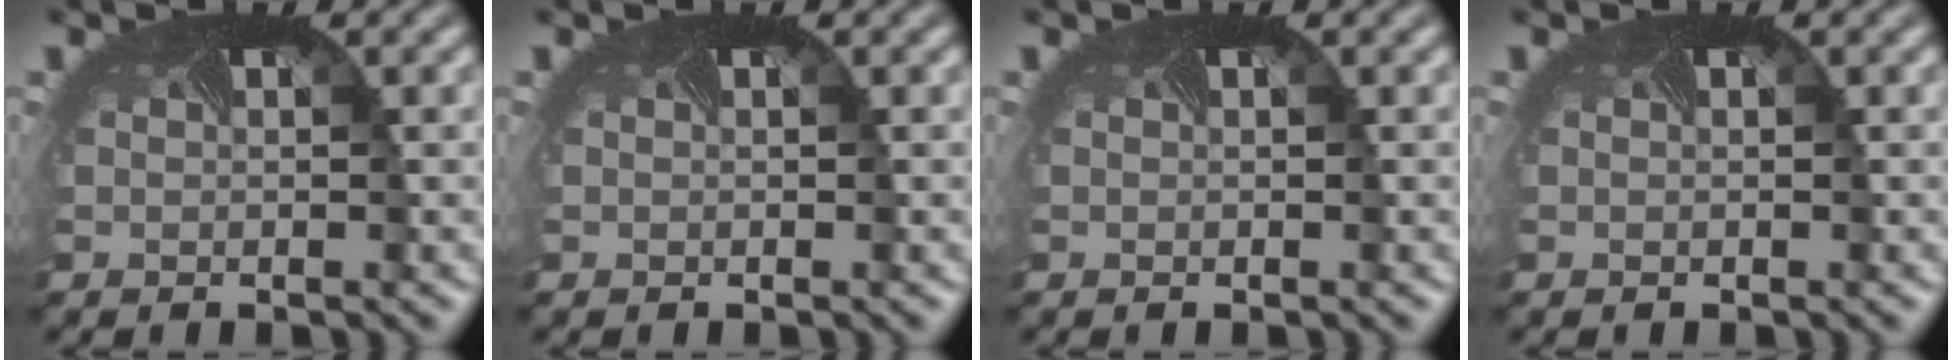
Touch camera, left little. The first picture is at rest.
{"total": 0.0}
{"total": 0.0}
{"total": 0.0}